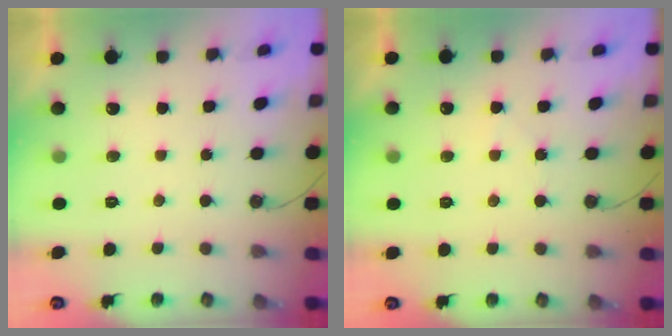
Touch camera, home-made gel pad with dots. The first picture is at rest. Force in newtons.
{"total": 4.4, "press": 4.4, "slide": 0.8}